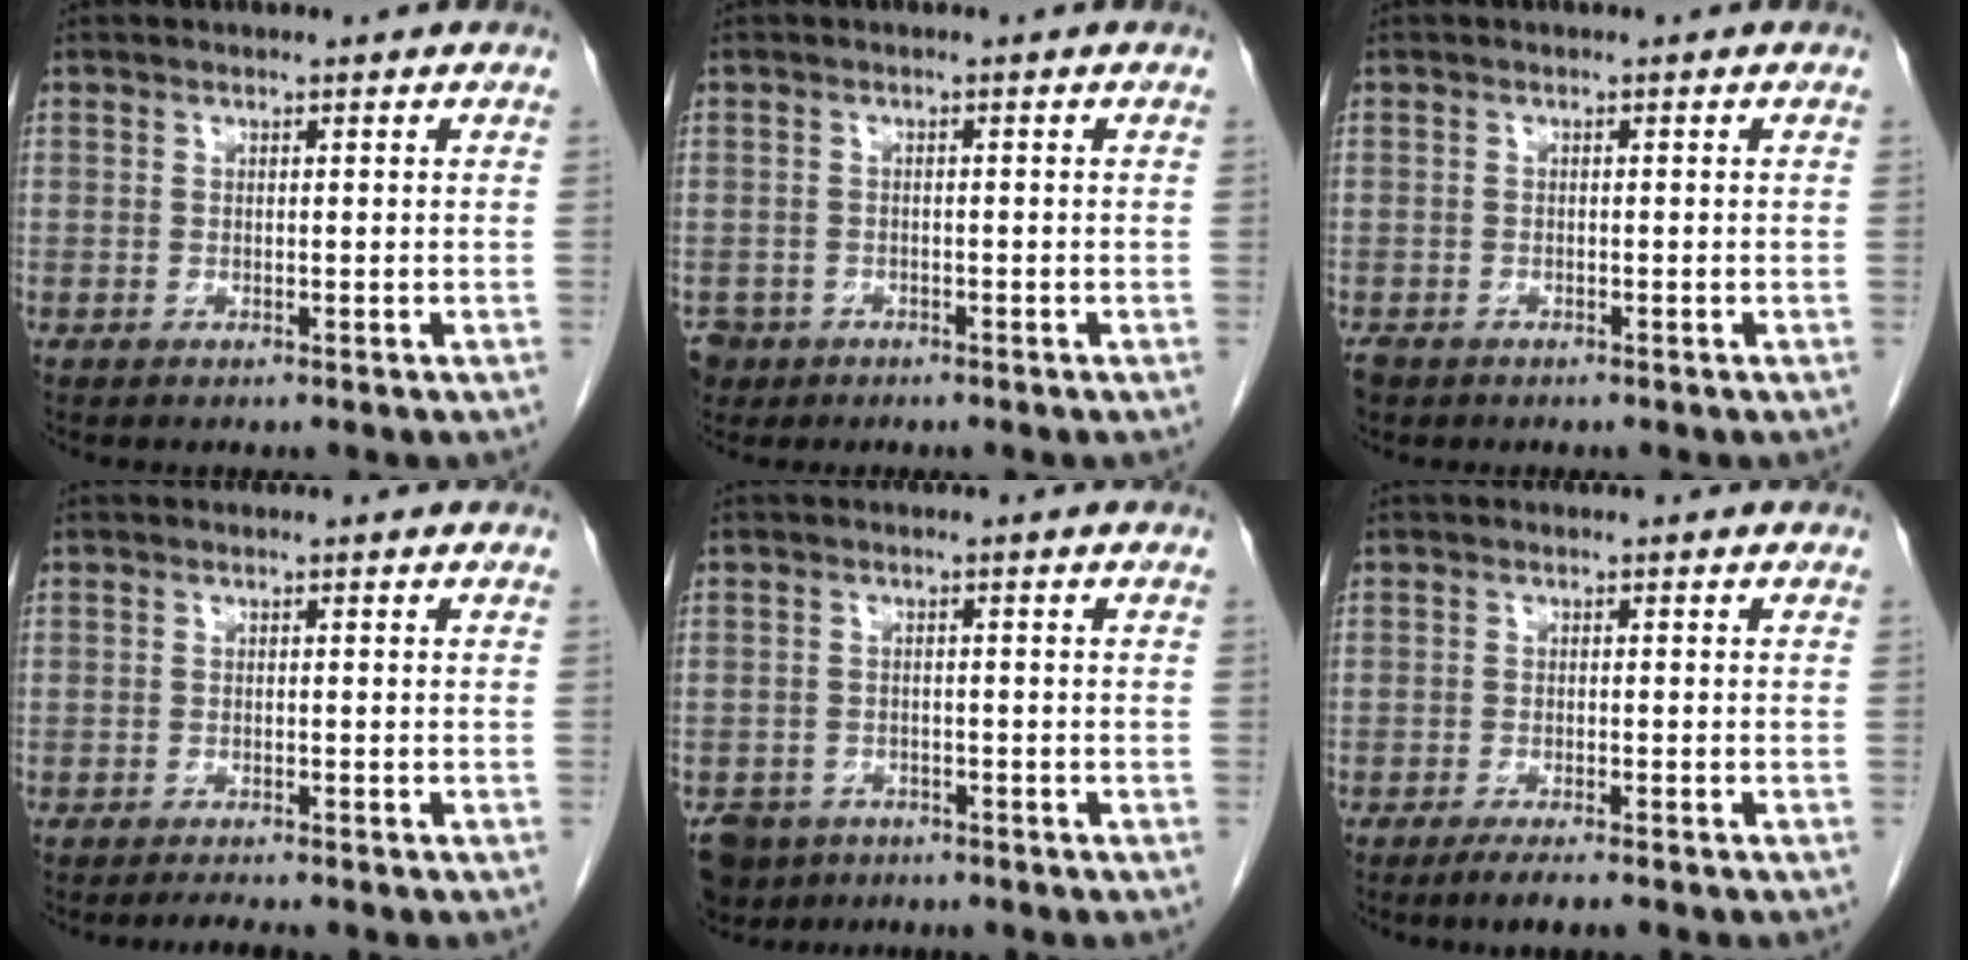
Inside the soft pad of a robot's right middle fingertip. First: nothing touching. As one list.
[{"total": 3.5, "force": [-2.3, 2.6, 0.3], "torque": [-0.007, 0.003, -0.040]}, {"total": 1.9, "force": [-1.4, 1.1, 0.5], "torque": [-0.016, -0.002, -0.024]}, {"total": 1.7, "force": [-1.6, -0.3, 0.5], "torque": [-0.017, -0.009, -0.024]}, {"total": 5.1, "force": [-3.9, 3.2, 0.5], "torque": [-0.009, 0.000, -0.066]}, {"total": 3.3, "force": [-2.6, 0.1, 2.0], "torque": [-0.031, -0.005, -0.041]}]